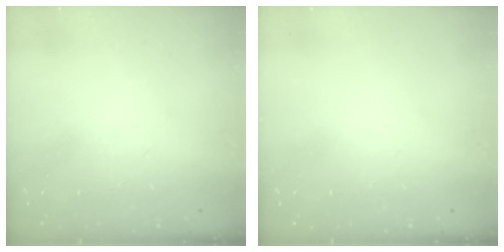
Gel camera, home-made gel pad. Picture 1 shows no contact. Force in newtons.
{"total": 0.0}